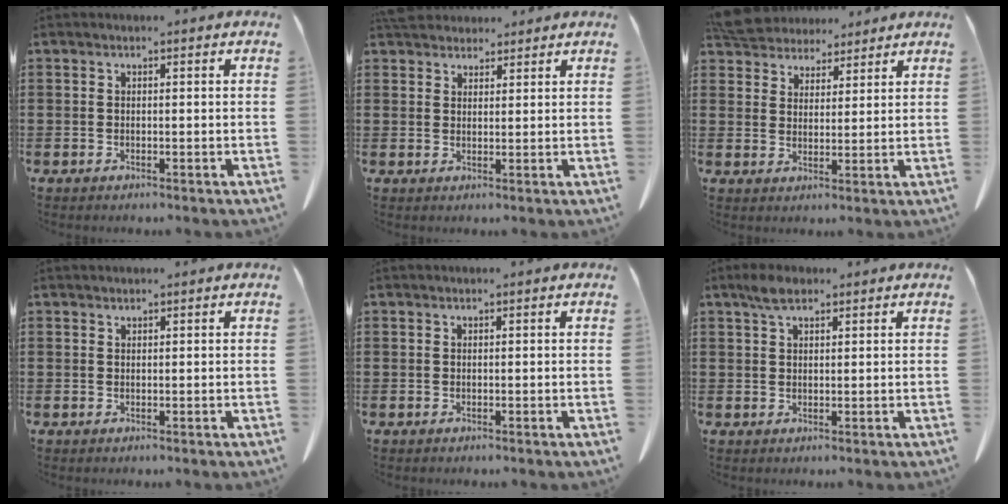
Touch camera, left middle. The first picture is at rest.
{"total": 4.0, "force": [3.8, 1.2, 0.7], "torque": [-0.017, -0.011, 0.072]}
{"total": 5.7, "force": [5.4, 1.8, 0.7], "torque": [-0.040, -0.015, 0.102]}
{"total": 0.6, "force": [0.6, 0.0, 0.0], "torque": [-0.003, -0.003, 0.015]}
{"total": 0.0}
{"total": 3.3, "force": [2.2, 1.3, 2.0], "torque": [-0.046, 0.004, 0.042]}